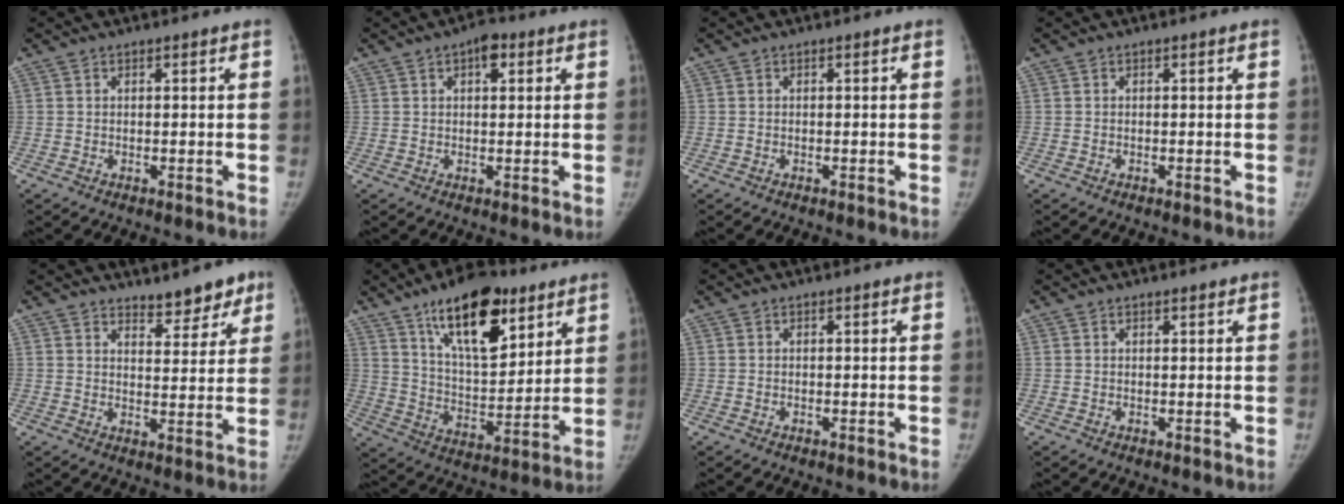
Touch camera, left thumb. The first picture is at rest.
{"total": 3.8, "force": [1.7, 2.1, 2.7], "torque": [-0.024, 0.000, 0.018]}
{"total": 0.0}
{"total": 0.0}
{"total": 6.4, "force": [5.1, 3.0, 2.5], "torque": [0.009, -0.034, 0.071]}
{"total": 19.0, "force": [11.1, 8.2, 13.0], "torque": [-0.165, -0.057, 0.188]}
{"total": 0.0}
{"total": 0.5, "force": [0.5, 0.2, 0.0], "torque": [0.001, -0.004, 0.005]}